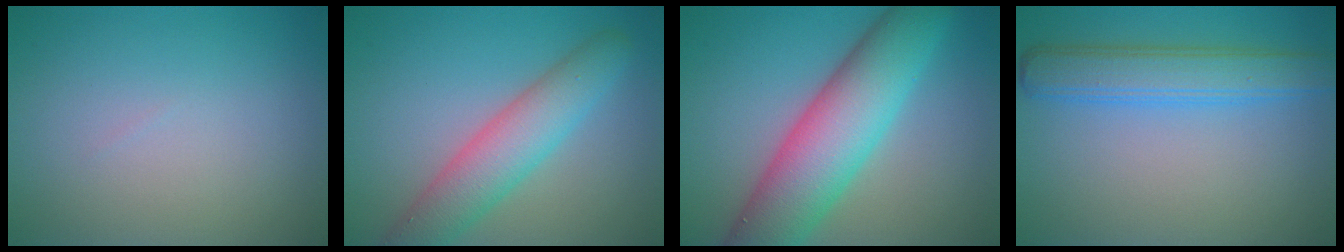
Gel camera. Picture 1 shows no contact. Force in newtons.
{"total": 5.5, "press": 5.5, "slide": 0.4}
{"total": 9.6, "press": 9.6, "slide": 0.3}
{"total": 4.5, "press": 4.5, "slide": 0.2}